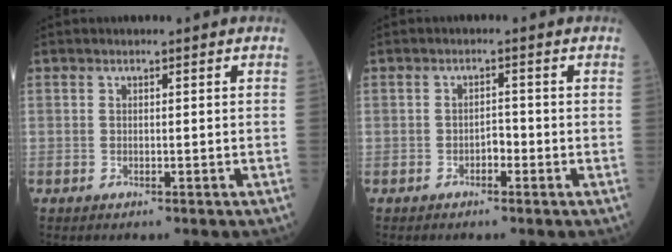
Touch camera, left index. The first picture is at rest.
{"total": 1.5, "force": [-1.0, 0.7, 0.9], "torque": [-0.009, 0.002, -0.020]}